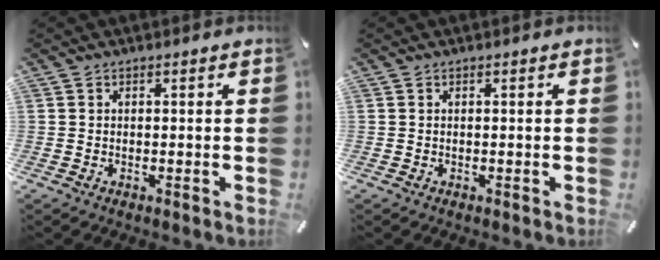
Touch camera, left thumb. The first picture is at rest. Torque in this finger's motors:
{"motor_torque": [0.01, 0.01, -0.07, 0.01, 0.00]}